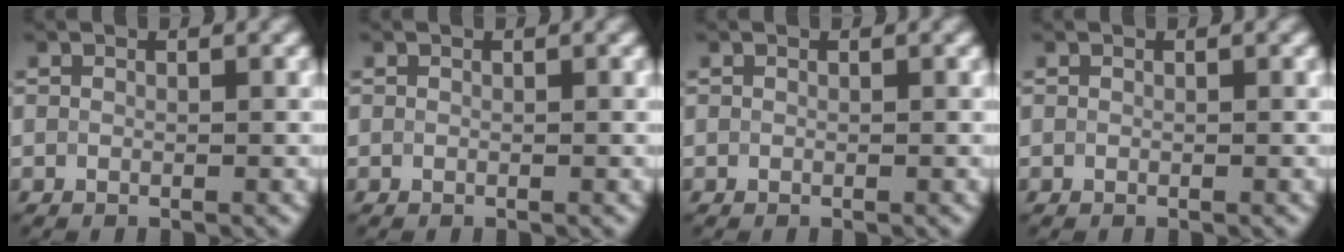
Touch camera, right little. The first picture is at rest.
{"total": 0.0}
{"total": 0.0}
{"total": 0.0}